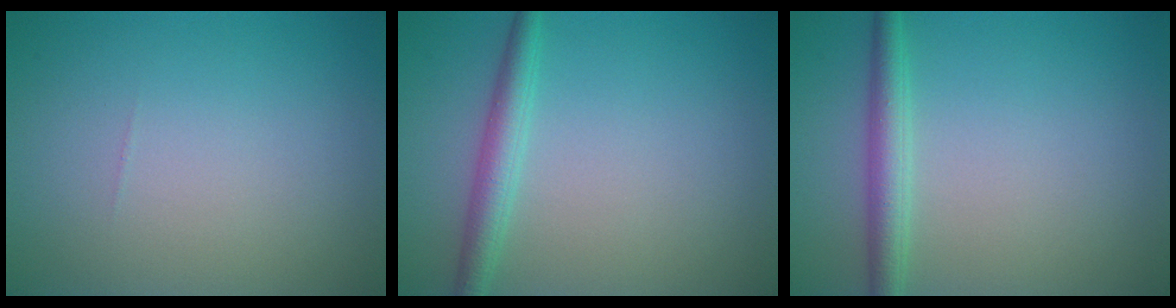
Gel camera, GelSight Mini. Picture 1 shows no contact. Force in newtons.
{"total": 2.6, "press": 2.6, "slide": 0.1}
{"total": 2.7, "press": 2.7, "slide": 0.1}